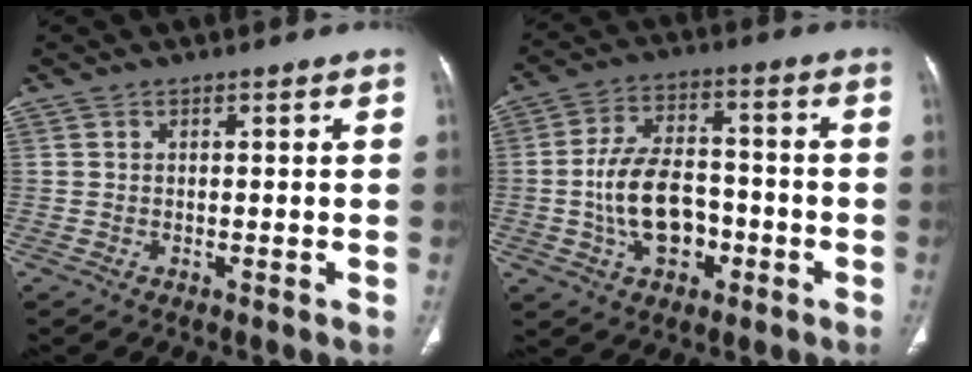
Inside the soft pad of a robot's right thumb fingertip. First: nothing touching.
{"total": 12.7, "force": [-3.0, 8.1, 9.3], "torque": [-0.149, 0.031, -0.050]}